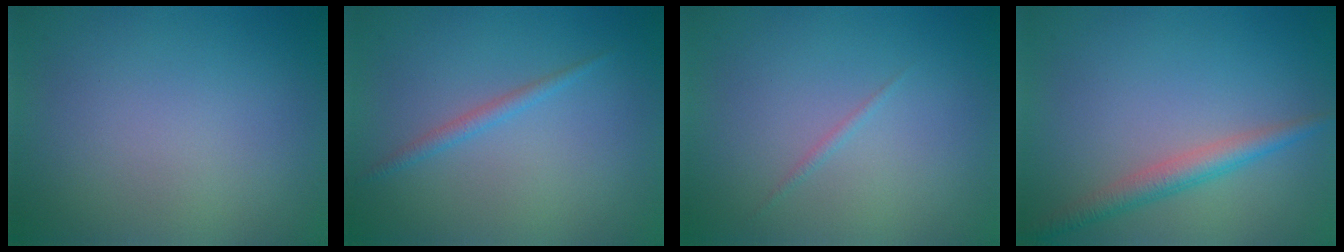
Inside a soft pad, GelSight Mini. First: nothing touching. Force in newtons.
{"total": 1.2, "press": 1.2, "slide": 0.1}
{"total": 0.5, "press": 0.5, "slide": 0.0}
{"total": 2.8, "press": 2.8, "slide": 0.1}